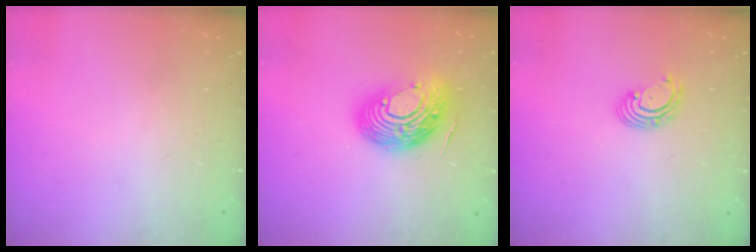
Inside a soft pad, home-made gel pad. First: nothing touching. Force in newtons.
{"total": 18.7, "press": 18.7, "slide": 1.6}
{"total": 2.7, "press": 2.7, "slide": 0.1}